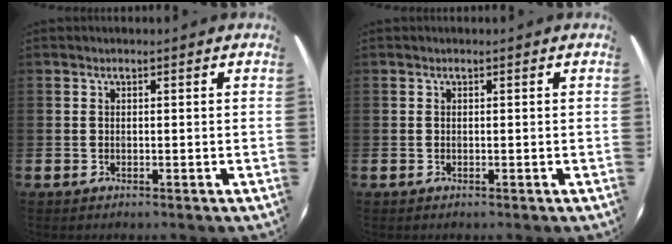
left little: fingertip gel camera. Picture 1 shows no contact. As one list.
[{"total": 0.0}]